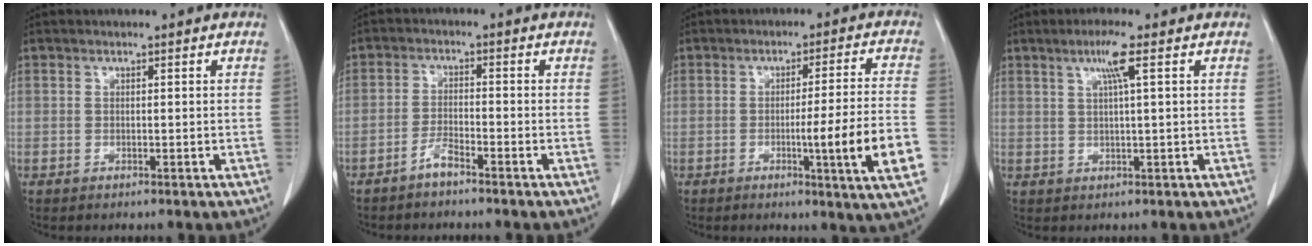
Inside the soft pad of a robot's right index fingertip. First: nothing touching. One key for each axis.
{"total": 2.6, "fx": -2.2, "fy": 0.1, "fz": 1.4, "tx": -0.032, "ty": 0.000, "tz": -0.042}
{"total": 11.9, "fx": -3.4, "fy": -1.4, "fz": 11.3, "tx": -0.158, "ty": -0.017, "tz": -0.052}
{"total": 4.0, "fx": 1.7, "fy": -0.6, "fz": 3.6, "tx": -0.071, "ty": 0.001, "tz": 0.032}